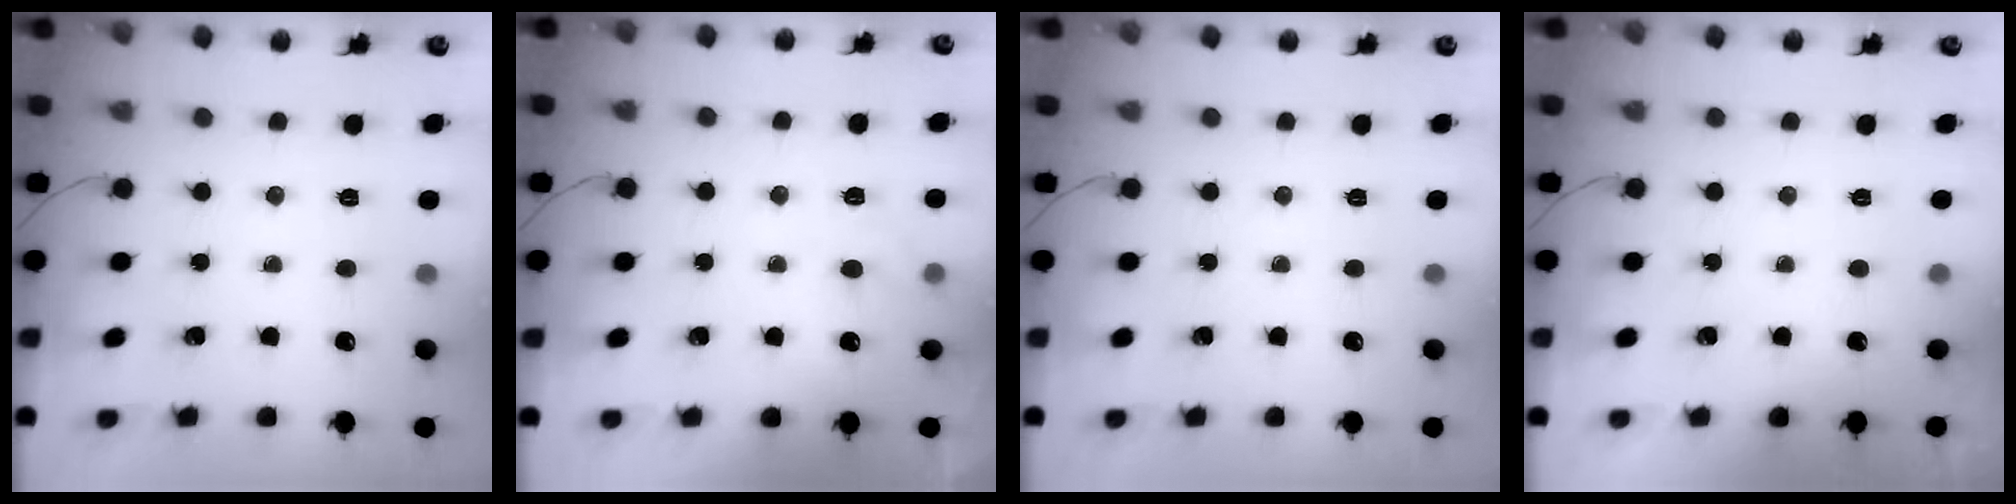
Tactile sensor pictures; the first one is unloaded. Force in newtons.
{"total": 7.3, "press": 7.1, "slide": 1.5}
{"total": 0.0}
{"total": 1.8, "press": 1.8, "slide": 0.3}